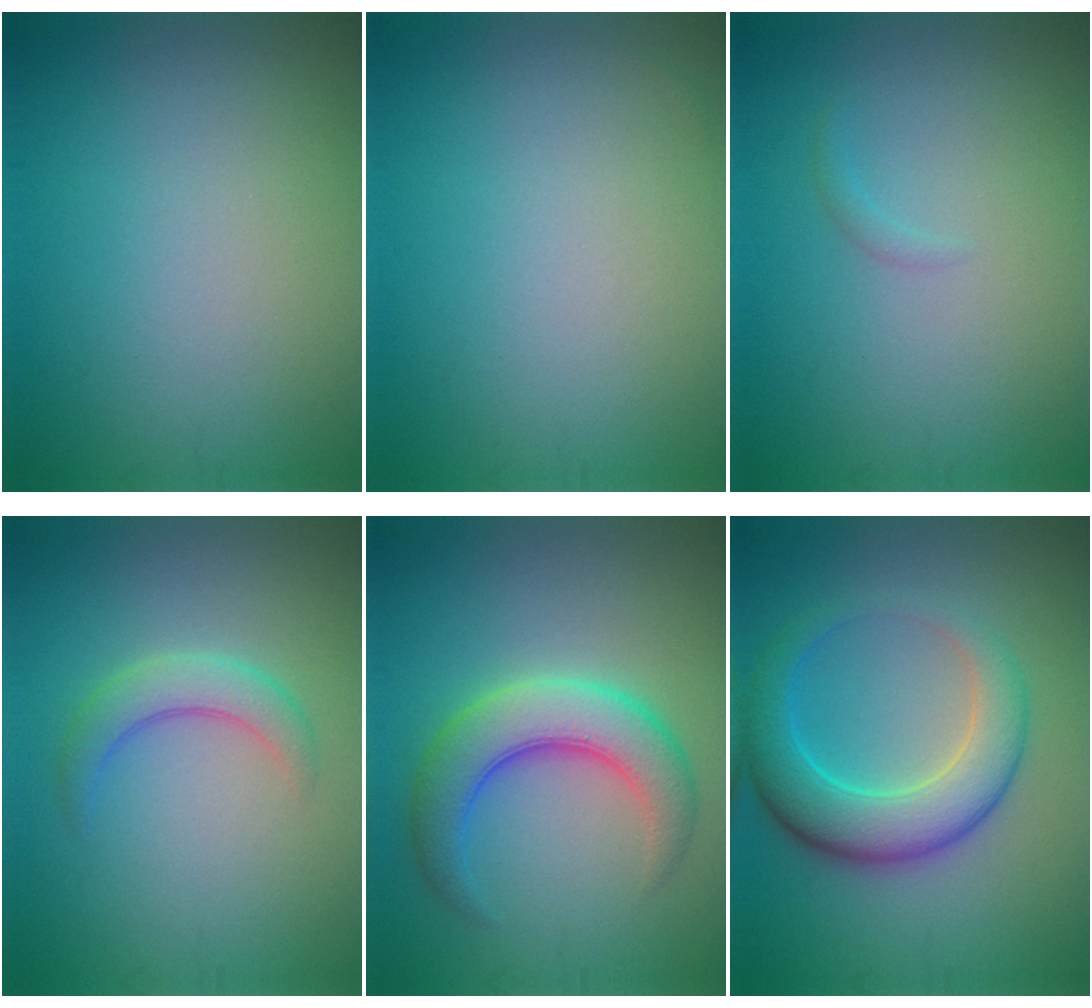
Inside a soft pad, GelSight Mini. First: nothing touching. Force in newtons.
{"total": 0.0}
{"total": 0.6, "press": 0.6, "slide": 0.1}
{"total": 2.7, "press": 2.7, "slide": 0.2}
{"total": 5.9, "press": 5.9, "slide": 0.2}
{"total": 6.1, "press": 6.1, "slide": 0.0}